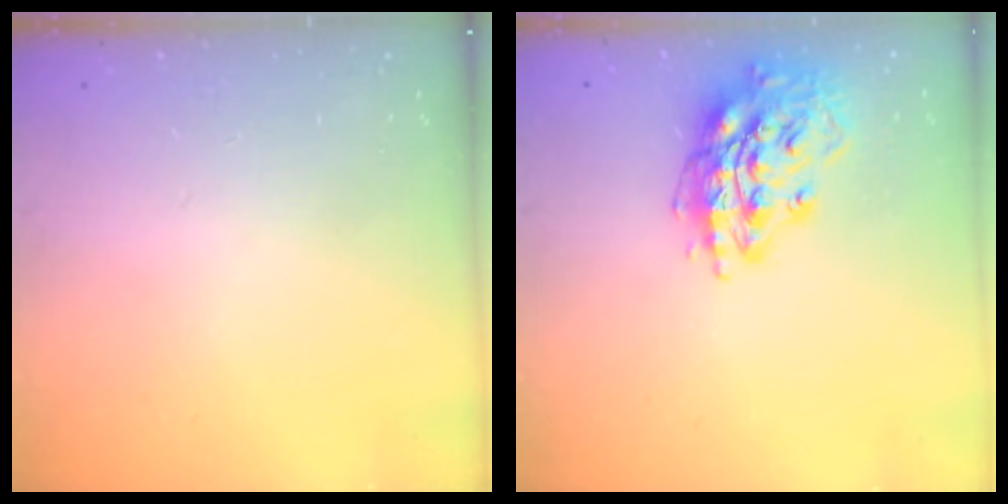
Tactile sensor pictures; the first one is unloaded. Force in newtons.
{"total": 15.6, "press": 15.6, "slide": 1.3}